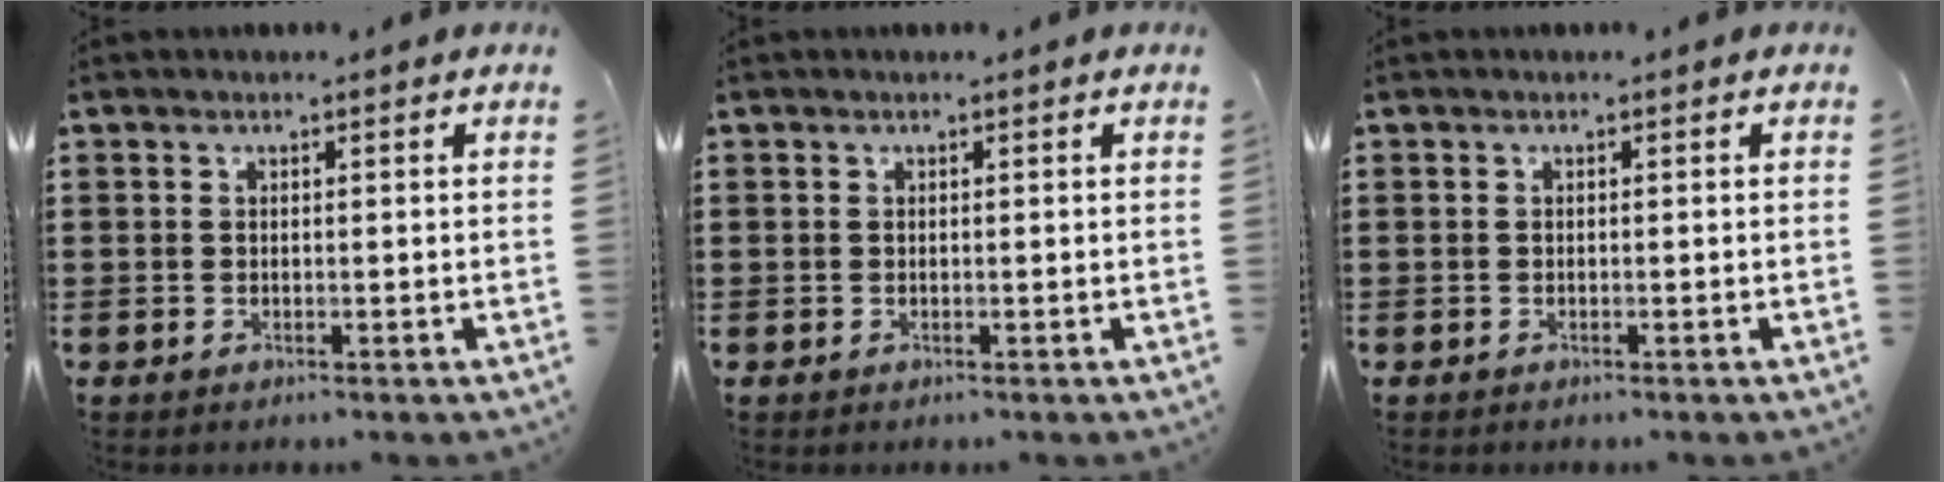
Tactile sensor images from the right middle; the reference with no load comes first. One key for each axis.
{"total": 0.0}
{"total": 0.0}